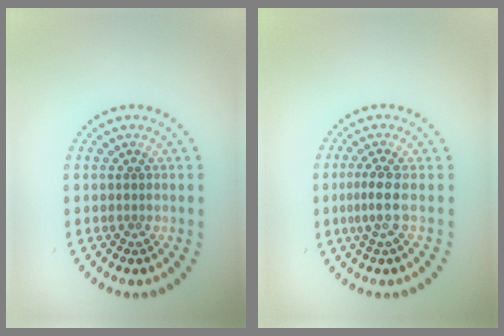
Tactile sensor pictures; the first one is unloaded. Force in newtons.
{"total": 1.8, "press": 1.3, "slide": 1.3}